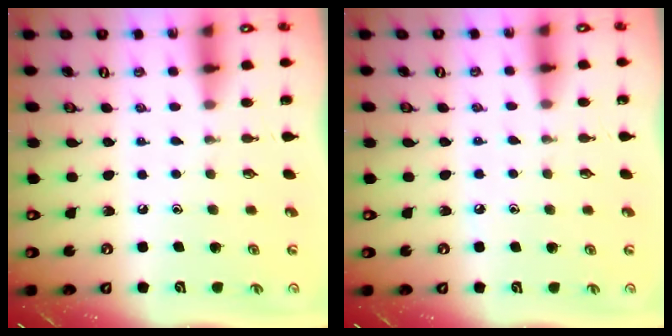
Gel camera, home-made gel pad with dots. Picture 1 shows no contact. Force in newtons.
{"total": 4.7, "press": 4.6, "slide": 0.6}